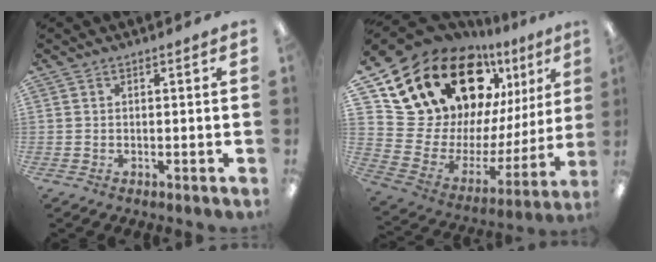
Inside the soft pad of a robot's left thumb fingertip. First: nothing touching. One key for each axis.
{"total": 22.0, "fx": 15.2, "fy": 12.9, "fz": 9.3, "tx": -0.169, "ty": -0.131, "tz": 0.294}